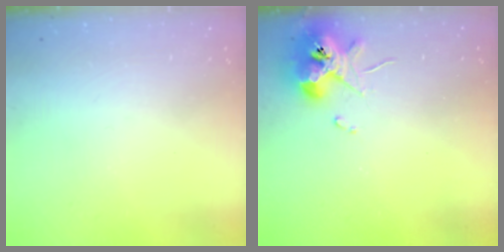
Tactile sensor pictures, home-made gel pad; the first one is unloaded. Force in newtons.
{"total": 10.5, "press": 10.4, "slide": 1.4}